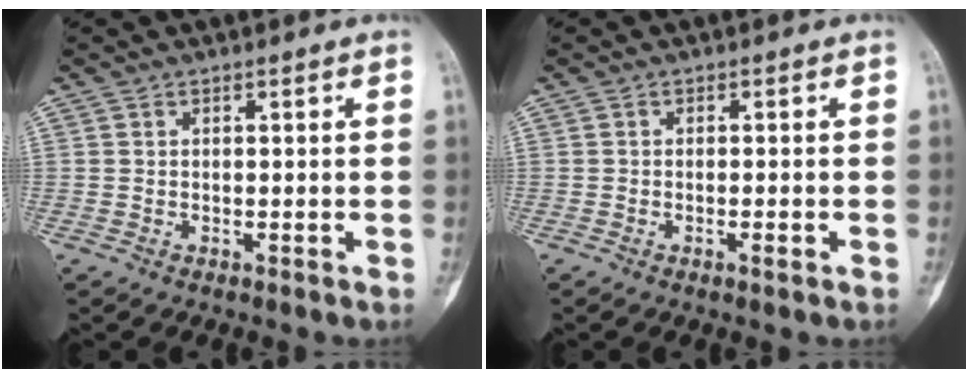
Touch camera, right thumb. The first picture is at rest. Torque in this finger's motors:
{"motor_torque": [-0.25, 0.05, -0.07, 0.28, -0.02]}